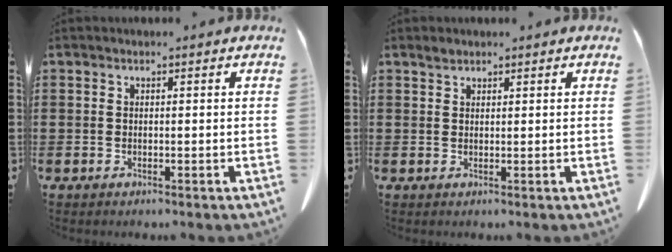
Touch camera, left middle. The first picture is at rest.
{"total": 1.2, "force": [0.9, 0.5, 0.4], "torque": [-0.011, 0.002, 0.018]}